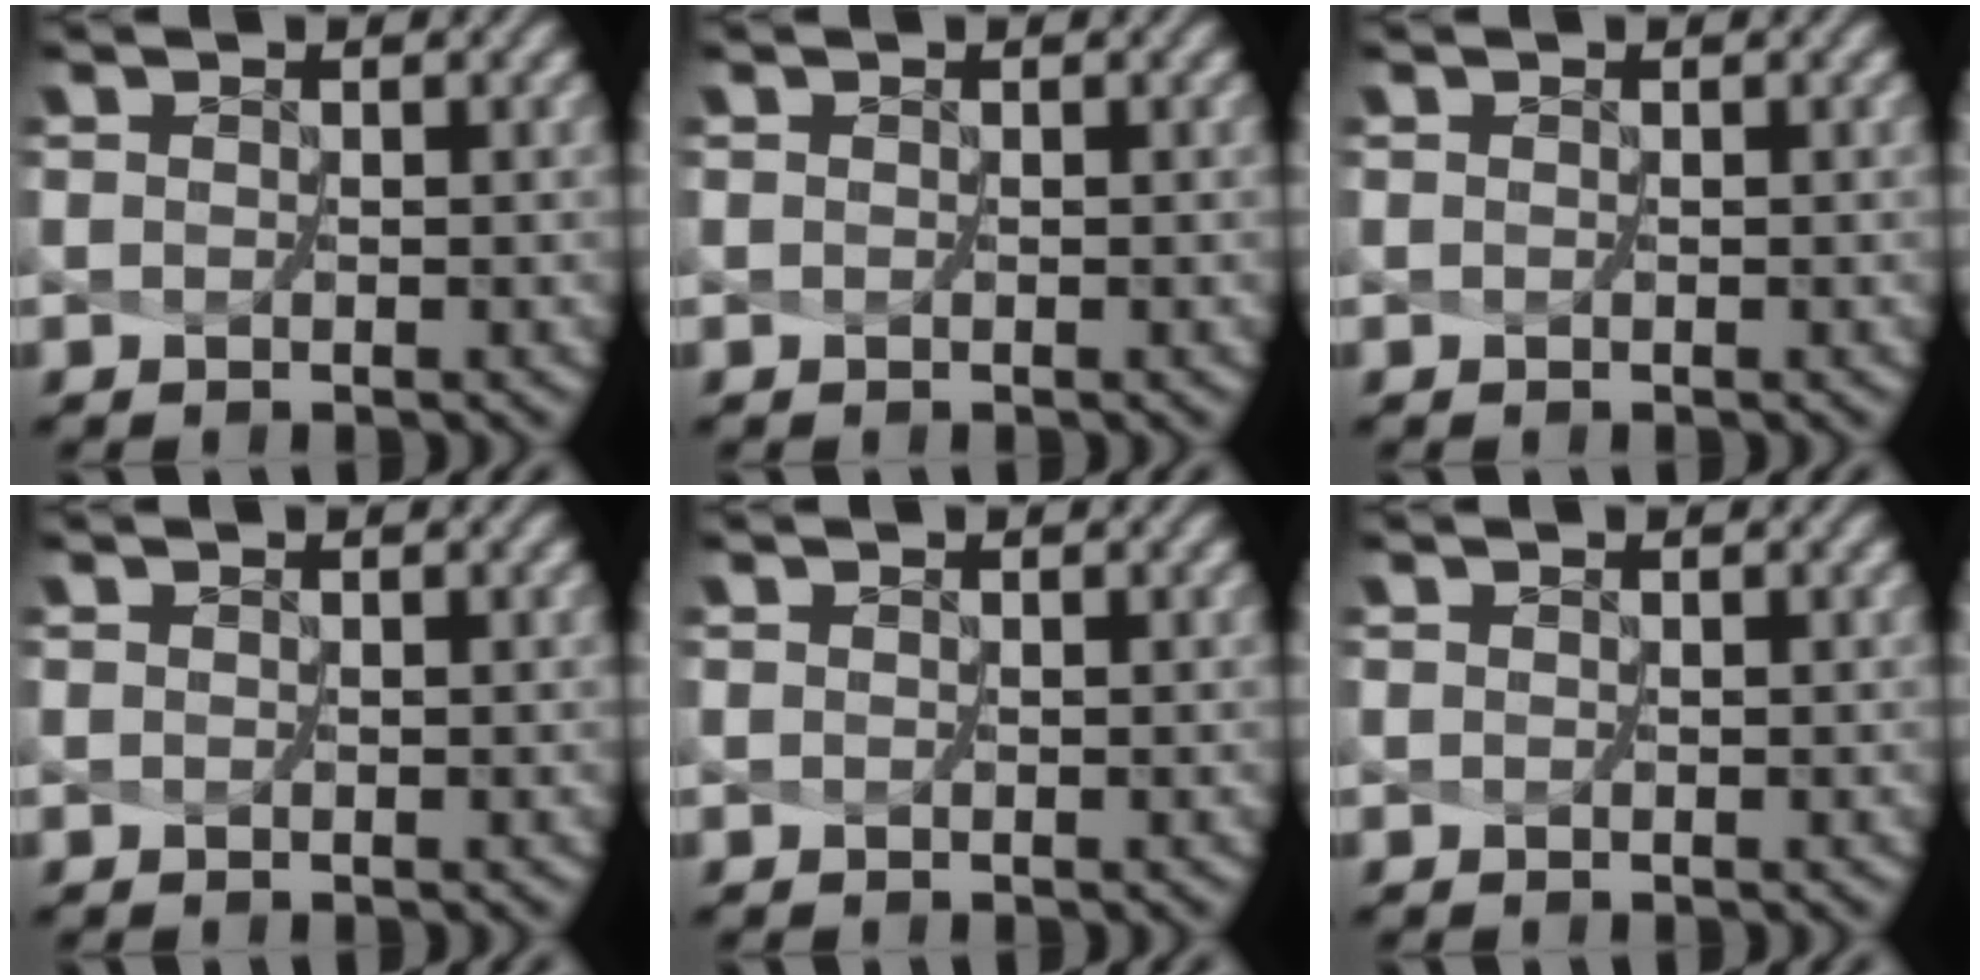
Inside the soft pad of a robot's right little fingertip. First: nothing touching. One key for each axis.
{"total": 0.0}
{"total": 0.0}
{"total": 0.0}
{"total": 0.0}
{"total": 0.0}